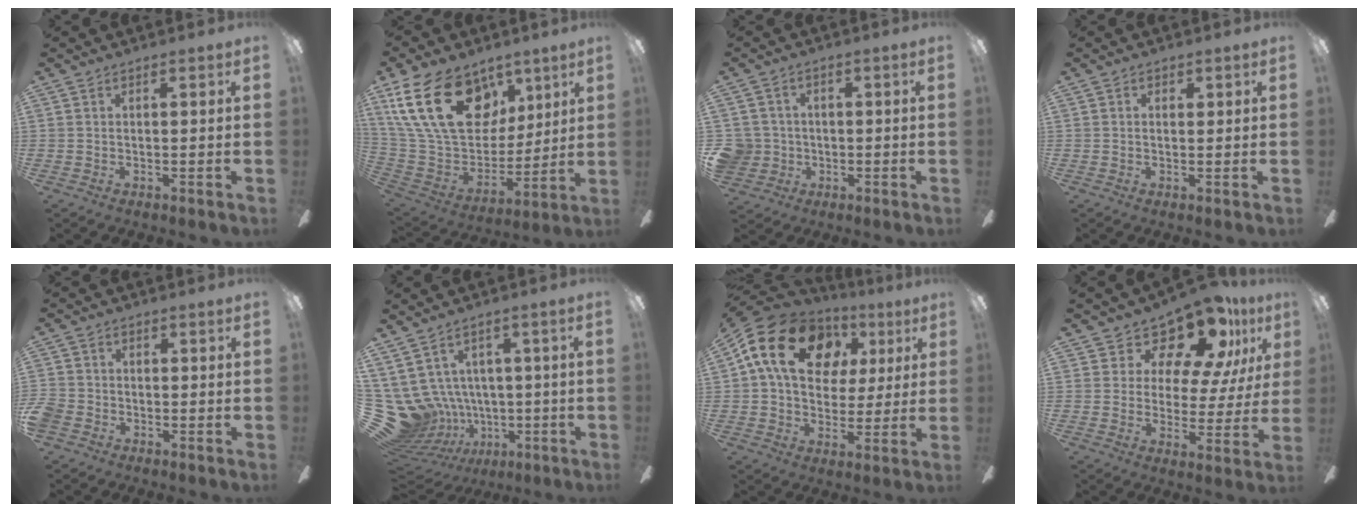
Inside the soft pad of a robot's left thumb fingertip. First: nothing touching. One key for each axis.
{"total": 26.8, "fx": 11.8, "fy": 17.4, "fz": 16.7, "tx": -0.332, "ty": -0.044, "tz": 0.214}
{"total": 6.3, "fx": -0.5, "fy": 6.1, "fz": 1.5, "tx": -0.060, "ty": 0.010, "tz": -0.009}
{"total": 0.8, "fx": 0.3, "fy": 0.6, "fz": 0.4, "tx": 0.001, "ty": 0.002, "tz": 0.002}
{"total": 3.6, "fx": -1.9, "fy": 2.7, "fz": 1.5, "tx": -0.033, "ty": 0.010, "tz": -0.038}
{"total": 11.5, "fx": 0.0, "fy": 11.0, "fz": 3.5, "tx": -0.139, "ty": -0.010, "tz": 0.026}
{"total": 18.4, "fx": 6.7, "fy": 13.6, "fz": 10.4, "tx": -0.176, "ty": -0.002, "tz": 0.125}
{"total": 13.6, "fx": 10.8, "fy": 6.1, "fz": 5.6, "tx": -0.099, "ty": -0.082, "tz": 0.190}